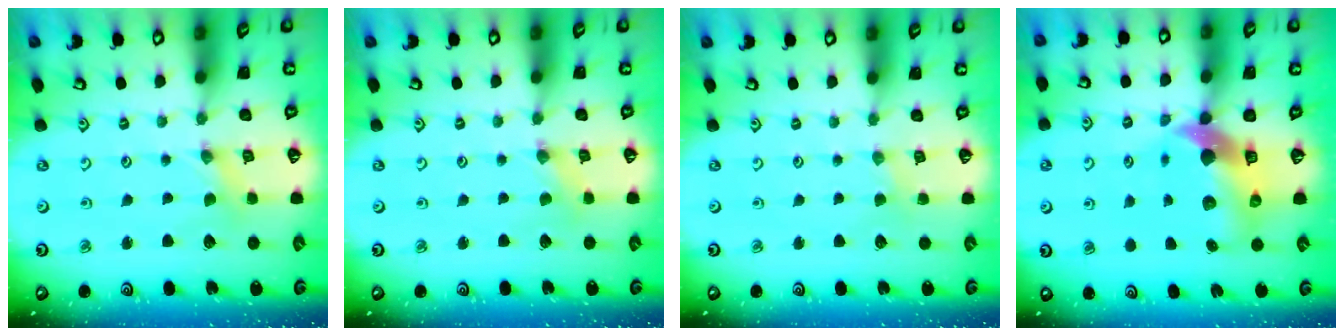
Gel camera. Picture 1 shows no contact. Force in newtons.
{"total": 1.4, "press": 1.3, "slide": 0.3}
{"total": 1.3, "press": 1.2, "slide": 0.3}
{"total": 11.1, "press": 10.9, "slide": 1.8}